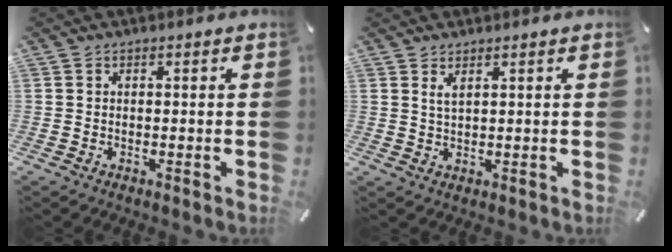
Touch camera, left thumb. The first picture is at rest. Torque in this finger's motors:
{"motor_torque": [0.29, -0.39, 0.15, -0.40, -0.01]}